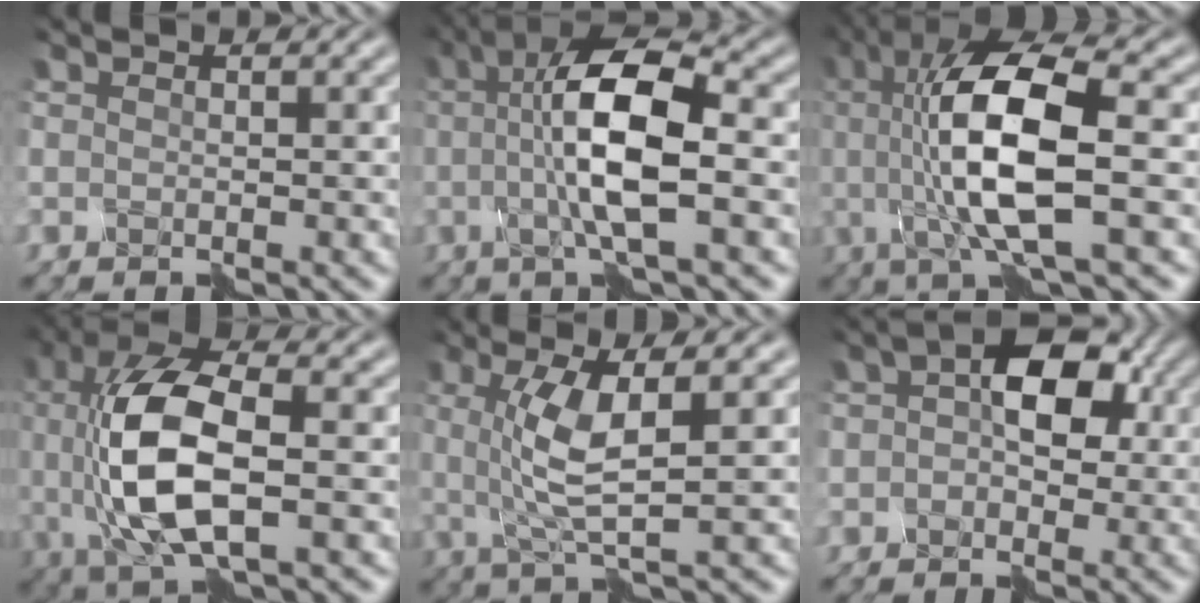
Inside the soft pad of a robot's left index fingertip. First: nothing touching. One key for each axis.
{"total": 7.7, "fx": -0.2, "fy": 1.6, "fz": 7.5, "tx": -0.142, "ty": 0.010, "tz": -0.004}
{"total": 10.0, "fx": -0.1, "fy": 2.5, "fz": 9.6, "tx": -0.184, "ty": 0.005, "tz": 0.002}
{"total": 9.6, "fx": -0.6, "fy": 3.8, "fz": 8.8, "tx": -0.195, "ty": 0.004, "tz": -0.011}
{"total": 5.0, "fx": 0.5, "fy": 1.0, "fz": 4.9, "tx": -0.112, "ty": 0.001, "tz": 0.015}
{"total": 6.5, "fx": 0.8, "fy": 4.0, "fz": 5.0, "tx": -0.062, "ty": 0.014, "tz": 0.002}